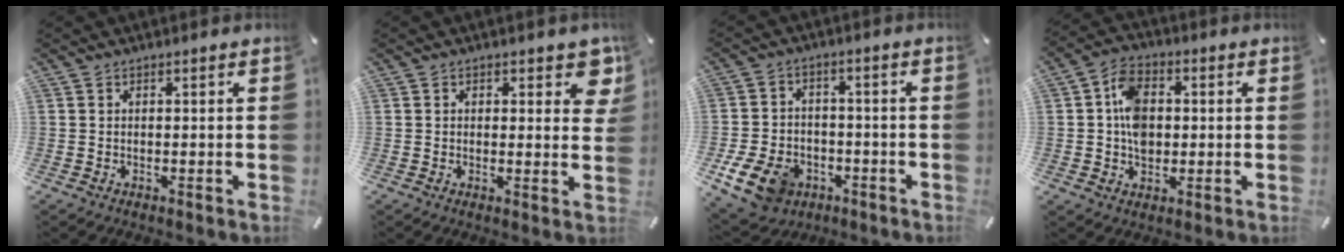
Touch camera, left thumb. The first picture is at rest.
{"total": 5.2, "force": [2.3, 2.8, 3.8], "torque": [-0.031, -0.008, 0.033]}
{"total": 11.1, "force": [-5.3, 8.1, 5.4], "torque": [-0.114, 0.035, -0.096]}
{"total": 8.6, "force": [0.2, 6.6, 5.5], "torque": [-0.103, 0.009, 0.005]}